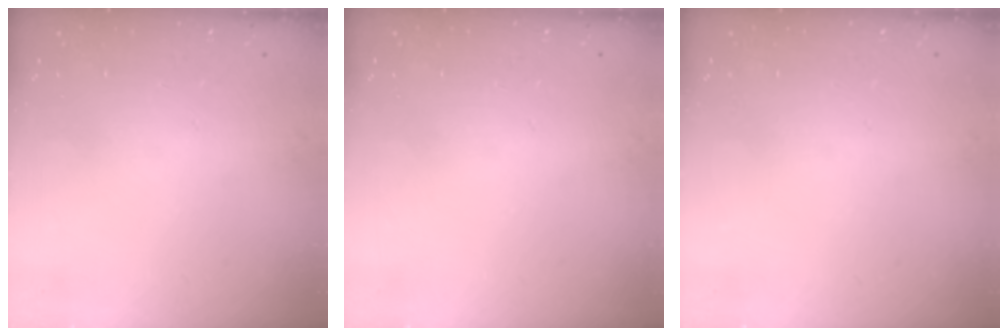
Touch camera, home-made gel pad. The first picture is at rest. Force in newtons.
{"total": 0.0}
{"total": 0.0}